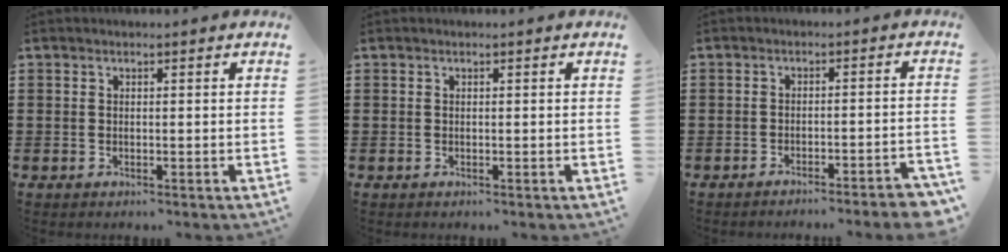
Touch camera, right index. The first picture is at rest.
{"total": 0.0}
{"total": 3.2, "force": [-2.9, -0.4, 1.3], "torque": [-0.022, -0.006, -0.057]}